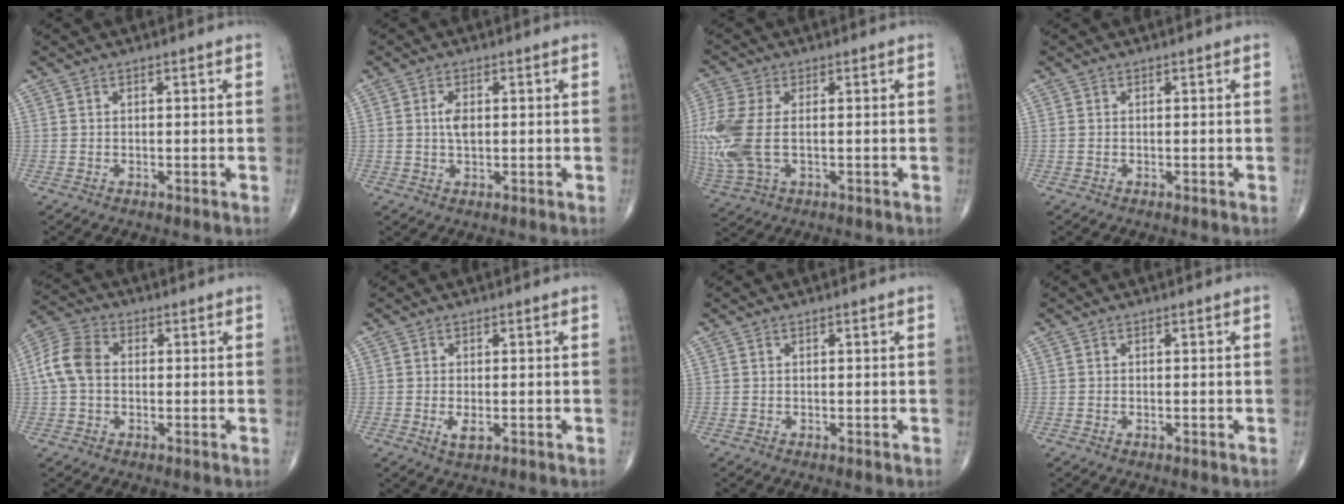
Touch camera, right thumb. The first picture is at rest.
{"total": 3.0, "force": [0.3, 1.6, 2.6], "torque": [-0.048, -0.002, 0.005]}
{"total": 13.0, "force": [-0.5, 7.2, 10.8], "torque": [-0.294, -0.009, -0.004]}
{"total": 0.0}
{"total": 7.7, "force": [0.3, 5.4, 5.4], "torque": [-0.115, 0.023, -0.003]}
{"total": 2.3, "force": [-0.6, 0.9, 2.1], "torque": [-0.043, -0.007, -0.008]}
{"total": 0.0}
{"total": 0.0}